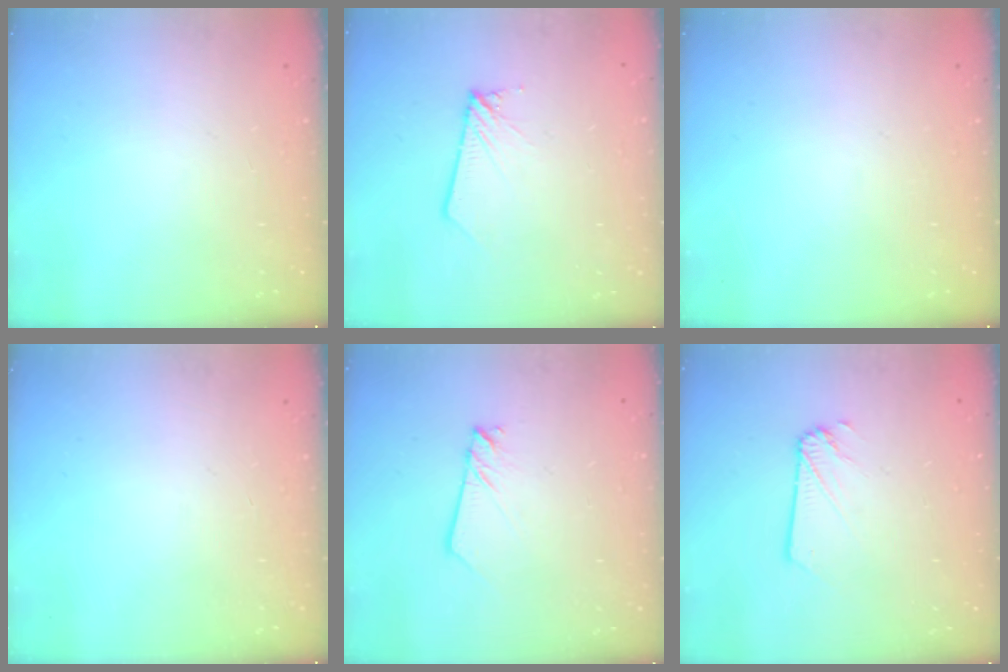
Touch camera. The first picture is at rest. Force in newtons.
{"total": 2.2, "press": 2.2, "slide": 0.3}
{"total": 0.0}
{"total": 0.0}
{"total": 2.2, "press": 2.2, "slide": 0.2}
{"total": 2.1, "press": 2.1, "slide": 0.0}